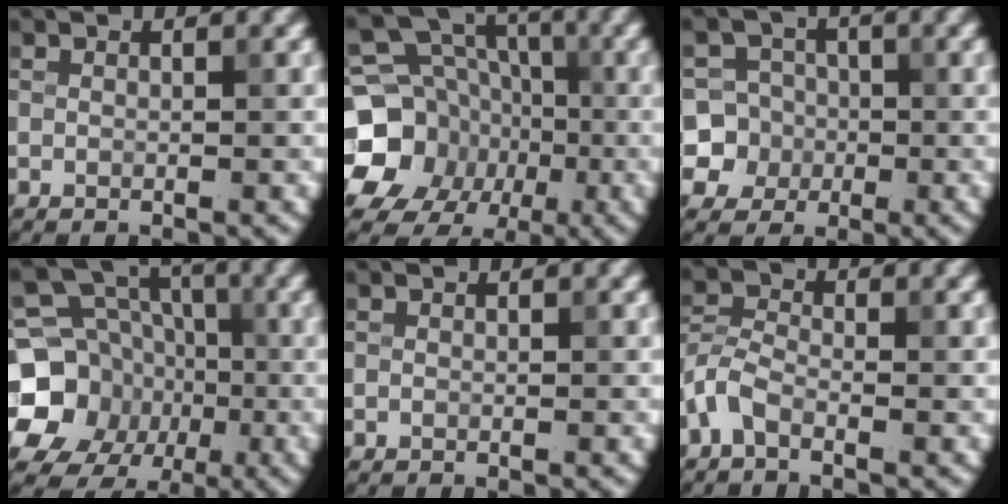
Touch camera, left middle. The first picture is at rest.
{"total": 14.4, "force": [-3.3, 12.9, 5.4], "torque": [-0.128, -0.020, -0.069]}
{"total": 7.1, "force": [-1.4, 6.8, 1.2], "torque": [-0.007, 0.015, -0.046]}
{"total": 12.1, "force": [-2.1, 10.9, 4.8], "torque": [-0.101, -0.018, -0.062]}
{"total": 0.0}
{"total": 2.8, "force": [-1.7, 1.3, 1.8], "torque": [-0.043, 0.008, -0.049]}